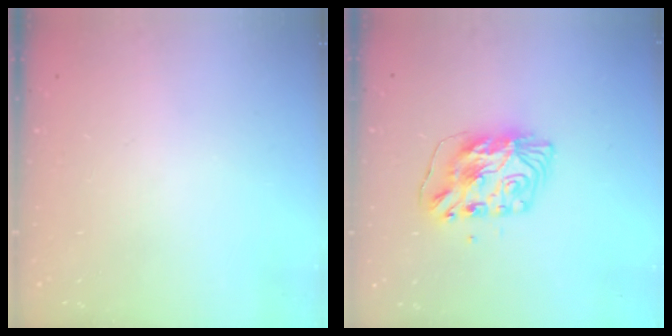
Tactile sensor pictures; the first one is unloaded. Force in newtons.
{"total": 9.4, "press": 9.4, "slide": 0.8}